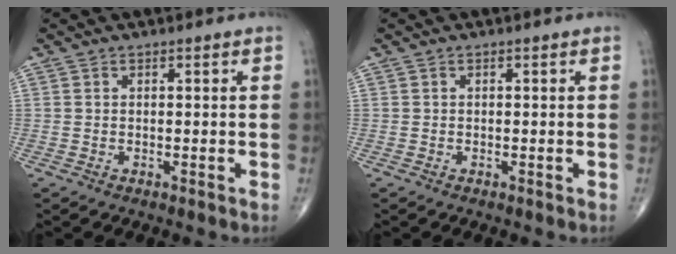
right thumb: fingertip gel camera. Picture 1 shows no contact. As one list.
[{"total": 0.0}]